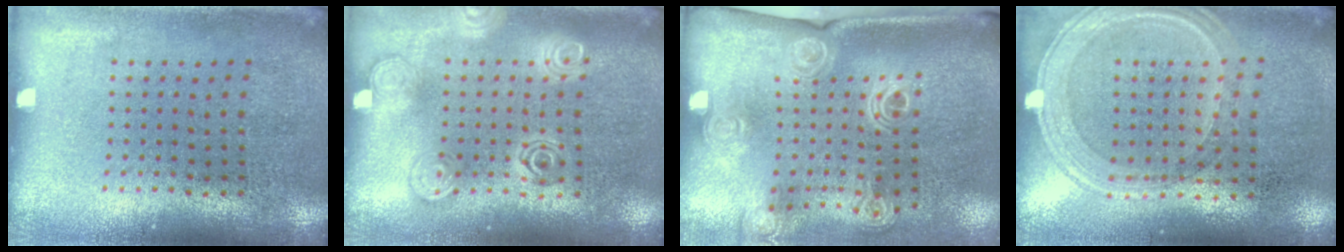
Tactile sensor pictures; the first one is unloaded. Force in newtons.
{"total": 1.3, "press": 1.3, "slide": 0.1}
{"total": 2.1, "press": 1.6, "slide": 1.3}
{"total": 1.3, "press": 1.2, "slide": 0.5}